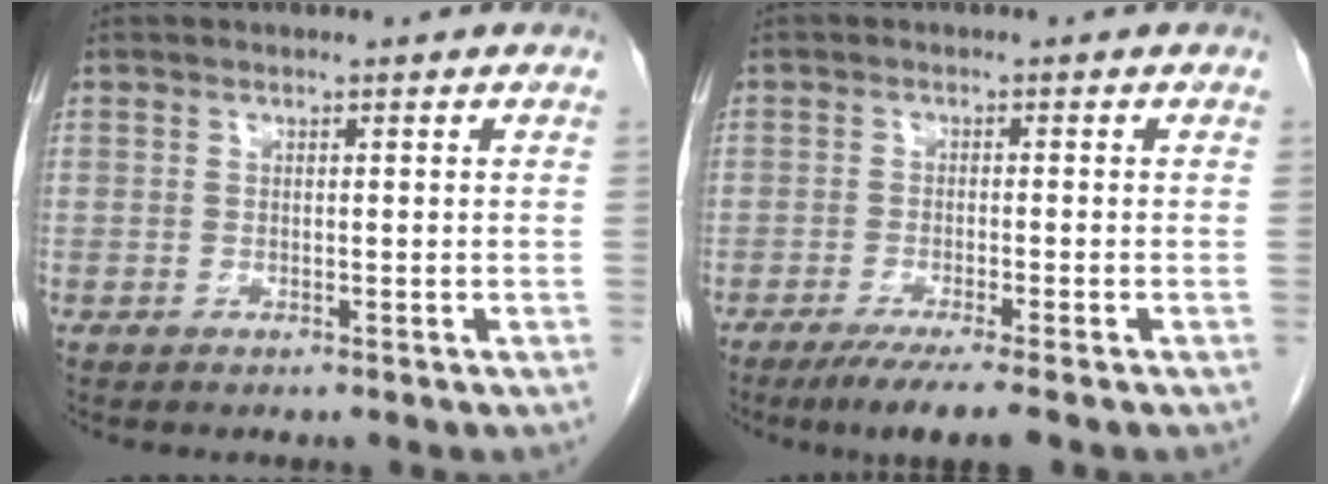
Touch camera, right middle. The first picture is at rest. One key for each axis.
{"total": 5.6, "fx": -4.1, "fy": -0.3, "fz": 3.7, "tx": -0.059, "ty": -0.015, "tz": -0.068}